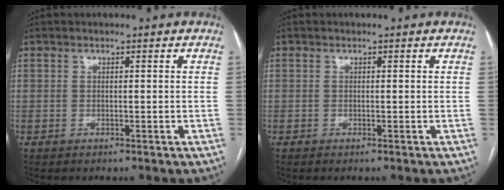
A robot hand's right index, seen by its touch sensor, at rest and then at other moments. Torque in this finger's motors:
{"motor_torque": [-0.07, -0.02, -0.04, 0.01]}